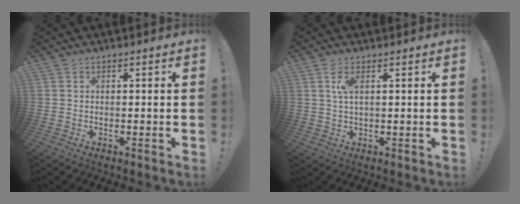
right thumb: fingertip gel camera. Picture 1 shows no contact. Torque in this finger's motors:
{"motor_torque": [0.02, 0.03, 0.20, -0.11, 0.01]}